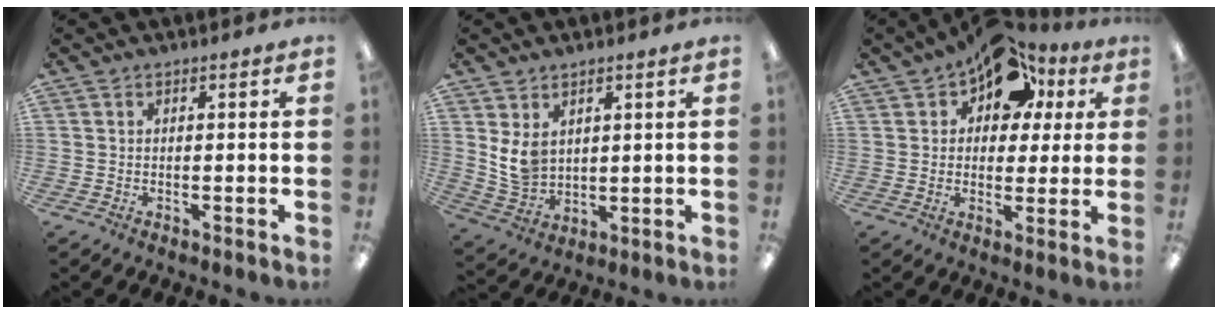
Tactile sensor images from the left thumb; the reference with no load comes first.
{"total": 6.6, "force": [3.0, 4.7, 3.5], "torque": [-0.074, -0.009, 0.060]}
{"total": 12.6, "force": [7.7, 7.9, 6.0], "torque": [-0.086, -0.040, 0.138]}